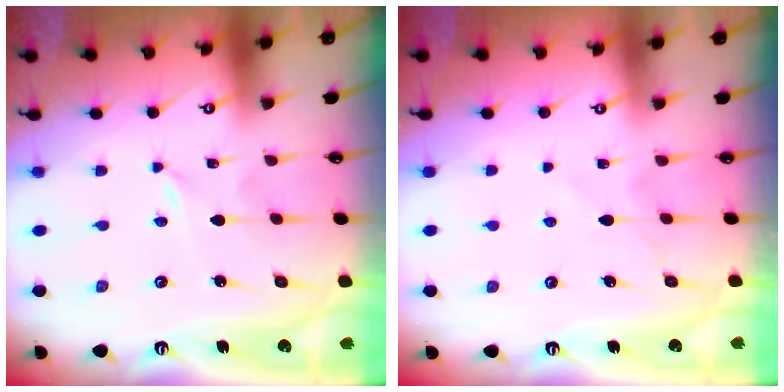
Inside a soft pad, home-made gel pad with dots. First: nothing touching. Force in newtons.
{"total": 5.3, "press": 5.2, "slide": 0.5}